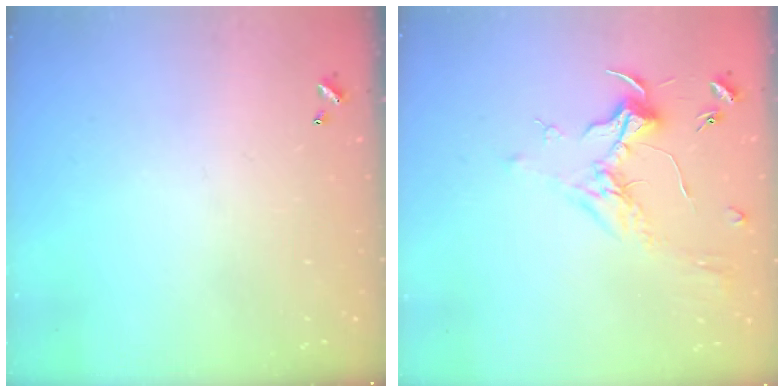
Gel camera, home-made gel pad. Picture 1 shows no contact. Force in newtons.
{"total": 1.8, "press": 1.6, "slide": 0.7}